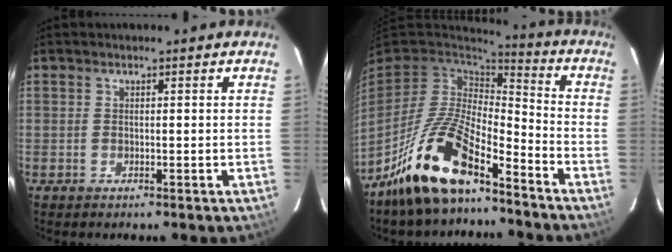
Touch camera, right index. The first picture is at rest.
{"total": 16.9, "force": [-11.8, 5.7, 10.7], "torque": [-0.222, -0.010, -0.223]}